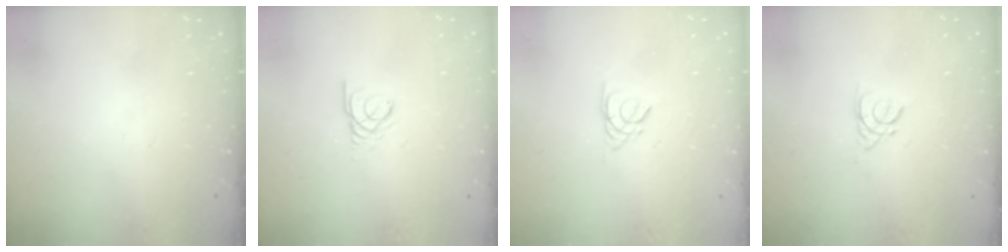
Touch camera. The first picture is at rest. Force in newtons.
{"total": 2.4, "press": 2.4, "slide": 0.3}
{"total": 2.6, "press": 2.6, "slide": 0.3}
{"total": 2.5, "press": 2.5, "slide": 0.6}